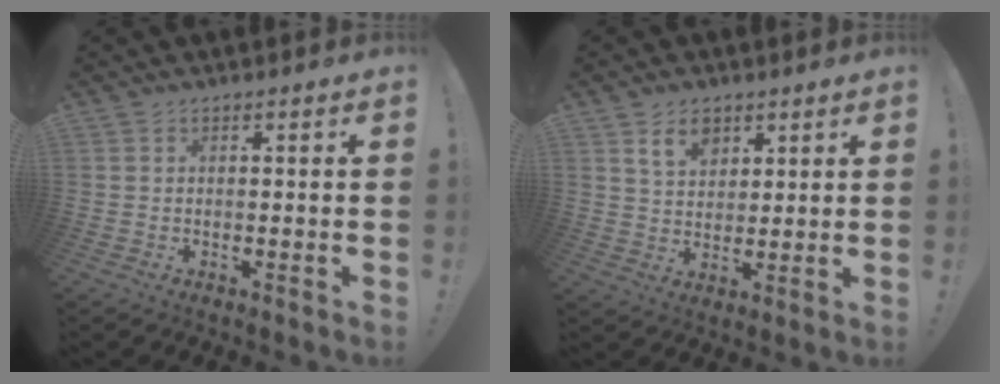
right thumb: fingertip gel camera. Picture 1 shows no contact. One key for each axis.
{"total": 7.9, "fx": 4.7, "fy": 5.4, "fz": 3.4, "tx": -0.053, "ty": -0.015, "tz": 0.086}